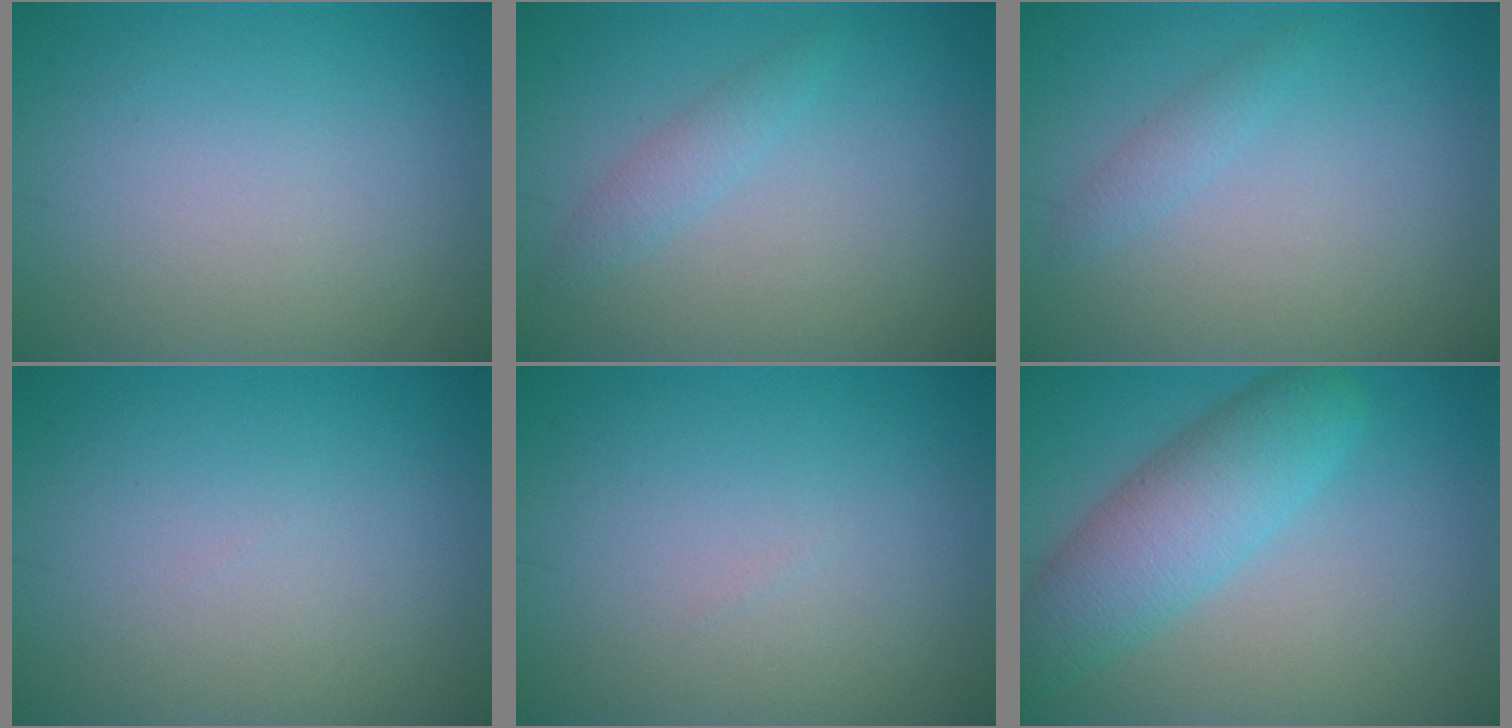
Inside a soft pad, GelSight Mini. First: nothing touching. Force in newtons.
{"total": 1.5, "press": 1.5, "slide": 0.1}
{"total": 1.1, "press": 1.1, "slide": 0.1}
{"total": 0.0}
{"total": 0.0}
{"total": 5.8, "press": 5.8, "slide": 0.2}